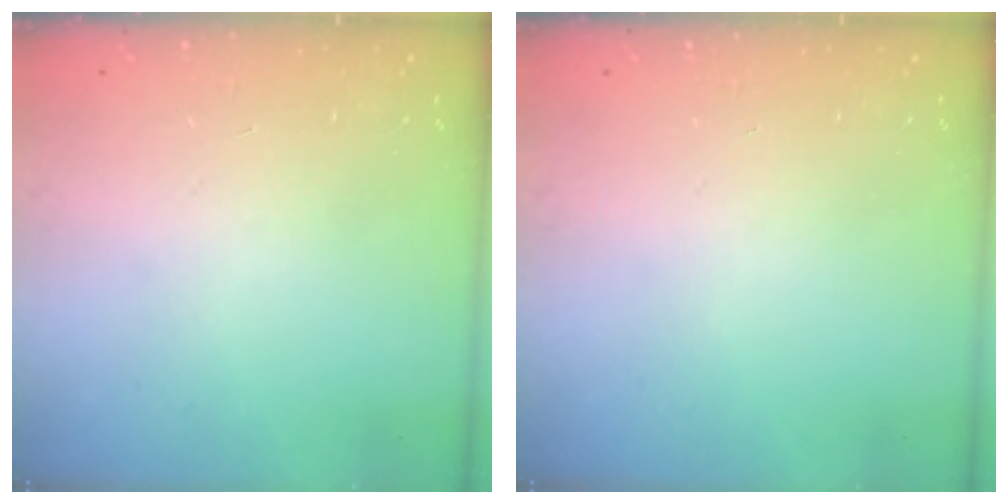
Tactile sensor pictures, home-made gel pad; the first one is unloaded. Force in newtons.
{"total": 0.0}